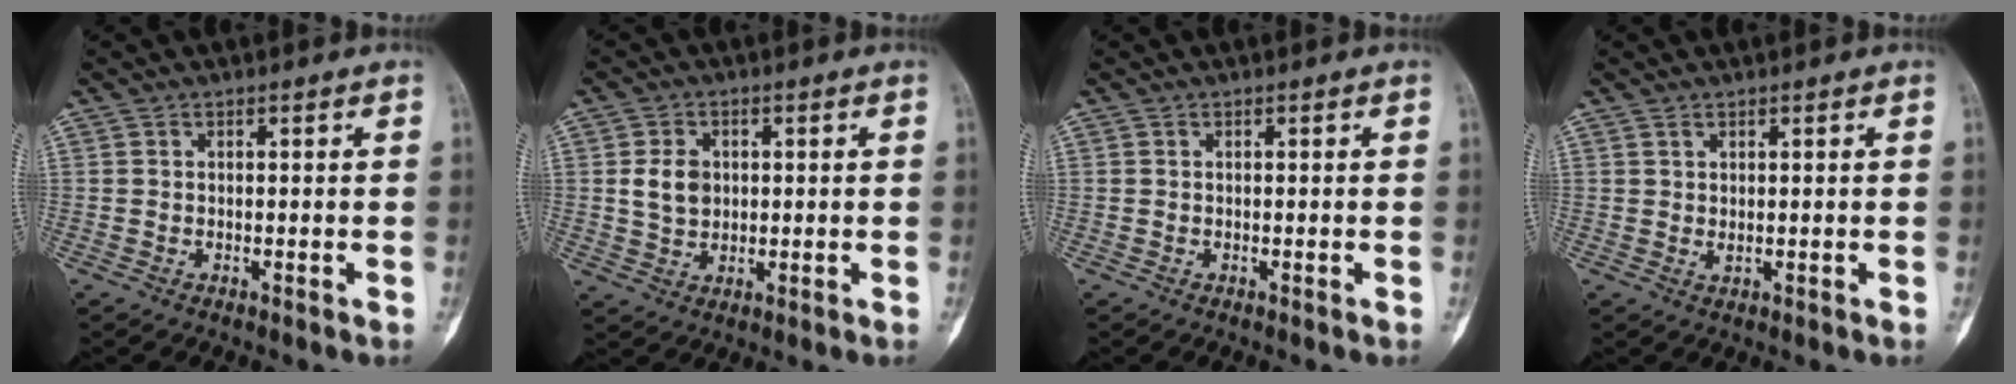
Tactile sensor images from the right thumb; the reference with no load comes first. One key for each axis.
{"total": 5.5, "fx": 0.8, "fy": 4.3, "fz": 3.4, "tx": -0.044, "ty": -0.005, "tz": 0.017}
{"total": 0.0}
{"total": 1.1, "fx": 0.5, "fy": 0.5, "fz": 0.8, "tx": -0.016, "ty": -0.005, "tz": 0.013}